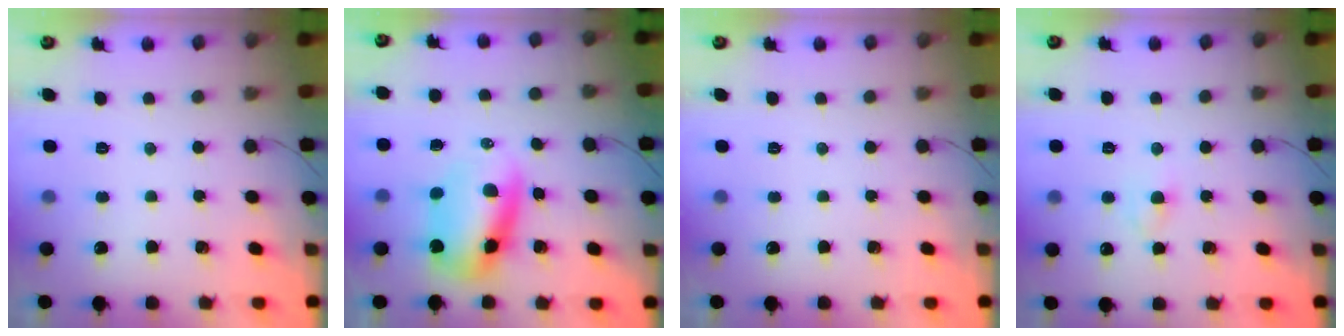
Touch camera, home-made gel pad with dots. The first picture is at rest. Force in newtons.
{"total": 9.9, "press": 9.6, "slide": 2.7}
{"total": 0.0}
{"total": 2.8, "press": 2.7, "slide": 1.0}